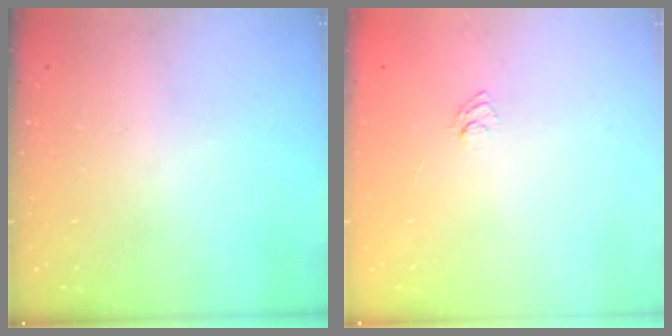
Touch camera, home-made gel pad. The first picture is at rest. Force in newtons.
{"total": 3.7, "press": 3.5, "slide": 1.3}